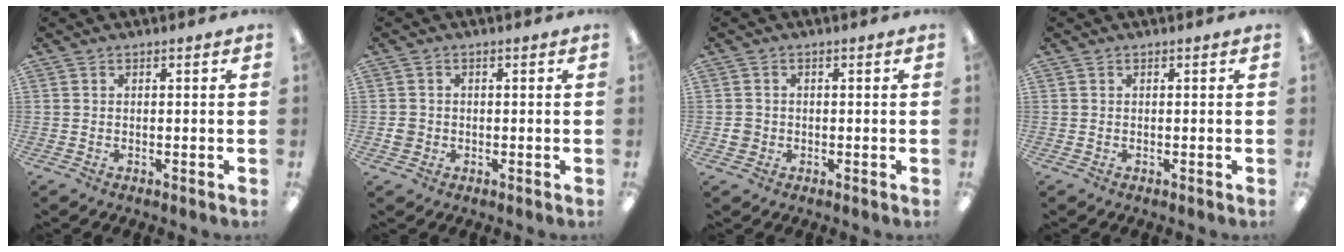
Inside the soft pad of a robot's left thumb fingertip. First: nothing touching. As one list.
[{"total": 2.2, "force": [-0.3, 2.1, 0.5], "torque": [-0.001, 0.001, -0.009]}, {"total": 2.5, "force": [-0.3, 2.4, 0.5], "torque": [-0.001, 0.000, -0.009]}, {"total": 0.0}]